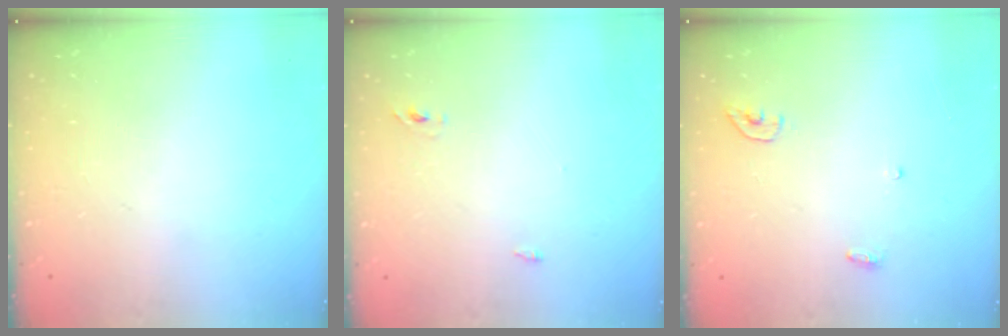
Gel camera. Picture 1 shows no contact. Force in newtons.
{"total": 2.4, "press": 2.2, "slide": 1.0}
{"total": 3.4, "press": 3.4, "slide": 0.3}